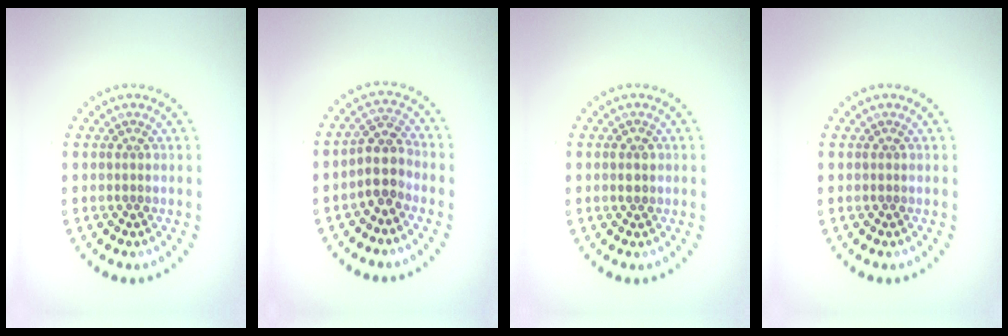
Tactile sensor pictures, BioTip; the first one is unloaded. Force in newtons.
{"total": 2.9, "press": 2.4, "slide": 1.7}
{"total": 1.5, "press": 1.5, "slide": 0.2}
{"total": 0.0}